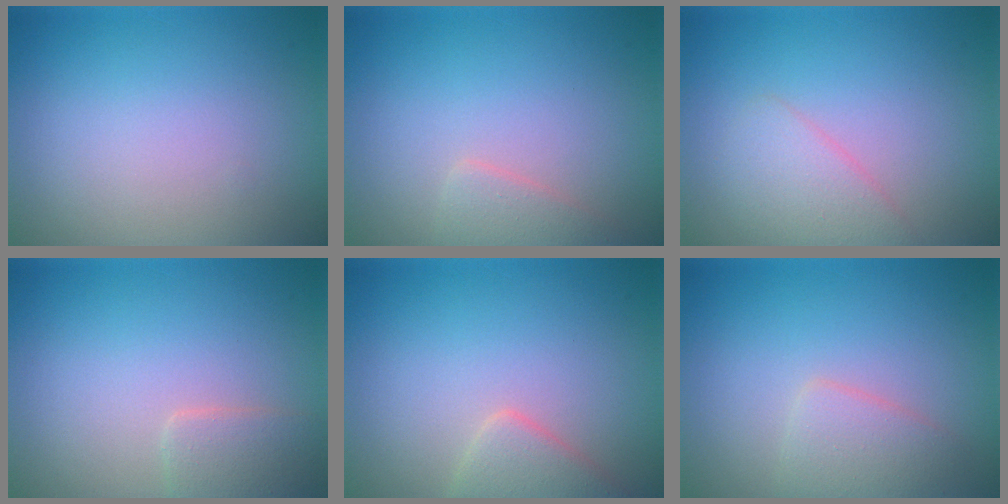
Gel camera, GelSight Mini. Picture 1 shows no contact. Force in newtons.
{"total": 1.7, "press": 1.7, "slide": 0.2}
{"total": 2.3, "press": 2.3, "slide": 0.0}
{"total": 2.1, "press": 2.1, "slide": 0.1}
{"total": 2.7, "press": 2.7, "slide": 0.1}
{"total": 2.4, "press": 2.4, "slide": 0.1}